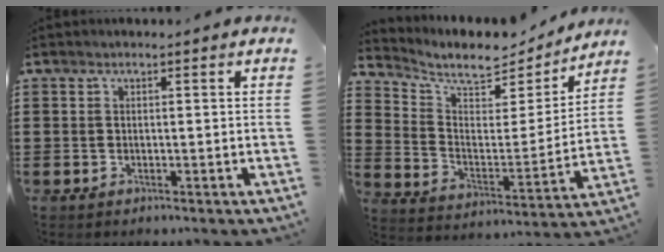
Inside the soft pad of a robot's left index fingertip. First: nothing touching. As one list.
[{"total": 6.6, "force": [5.9, 2.2, 2.2], "torque": [-0.069, -0.043, 0.098]}]